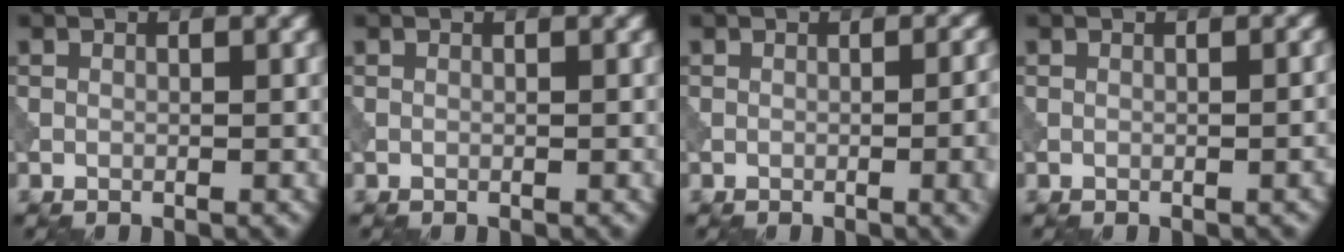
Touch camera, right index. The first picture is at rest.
{"total": 0.0}
{"total": 3.5, "force": [-0.2, 1.0, 3.4], "torque": [-0.036, 0.002, -0.003]}
{"total": 0.9, "force": [-0.1, 0.2, 0.9], "torque": [-0.012, 0.000, 0.001]}